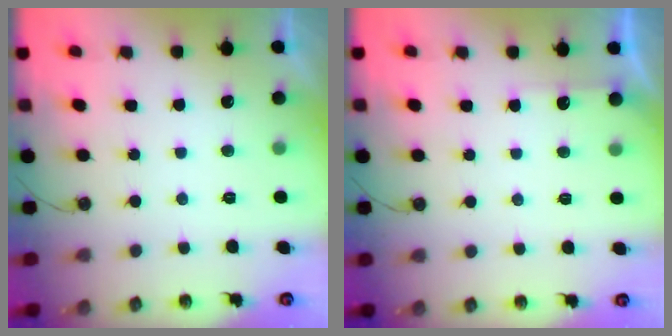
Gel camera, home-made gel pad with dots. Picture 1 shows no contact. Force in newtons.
{"total": 2.5, "press": 2.5, "slide": 0.4}